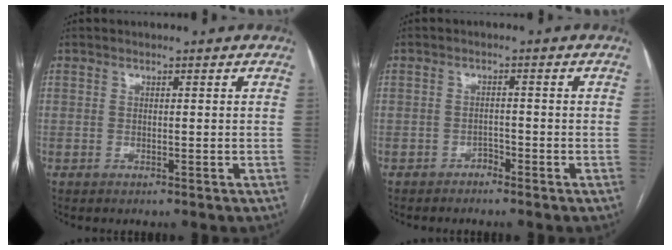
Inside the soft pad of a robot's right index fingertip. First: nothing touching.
{"total": 1.4, "force": [-1.2, 0.5, 0.3], "torque": [-0.003, 0.003, -0.022]}